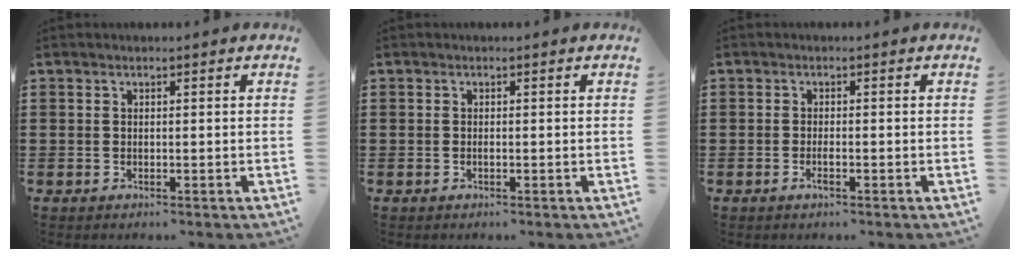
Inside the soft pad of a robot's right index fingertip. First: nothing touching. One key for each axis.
{"total": 0.0}
{"total": 1.4, "fx": -0.7, "fy": 0.2, "fz": 1.2, "tx": -0.028, "ty": -0.006, "tz": -0.013}